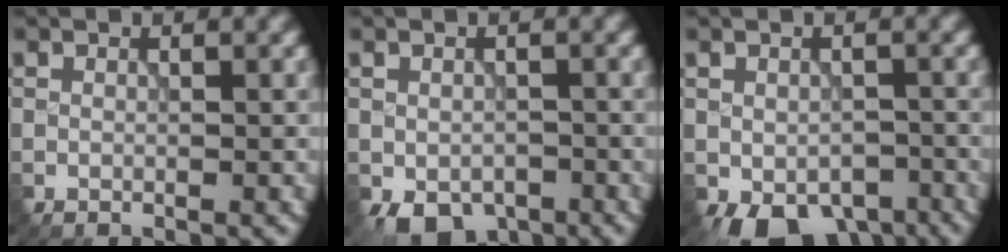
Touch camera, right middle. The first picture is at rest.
{"total": 4.4, "force": [-2.5, 2.7, 2.4], "torque": [-0.036, -0.016, -0.038]}
{"total": 6.1, "force": [-3.6, 3.5, 3.4], "torque": [-0.046, -0.022, -0.044]}